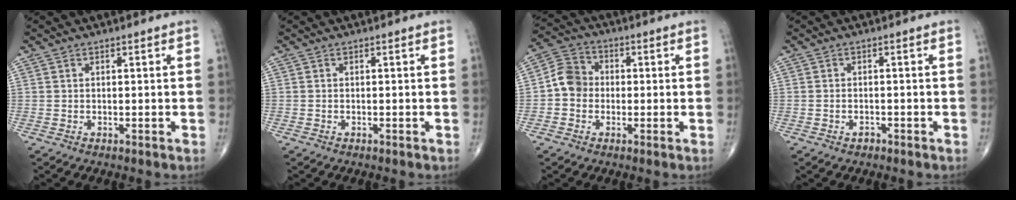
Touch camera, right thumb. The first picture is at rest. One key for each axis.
{"total": 0.0}
{"total": 6.6, "fx": -0.8, "fy": 5.9, "fz": 3.0, "tx": -0.037, "ty": 0.022, "tz": -0.029}
{"total": 1.2, "fx": -0.8, "fy": 0.7, "fz": 0.5, "tx": -0.010, "ty": 0.004, "tz": -0.012}